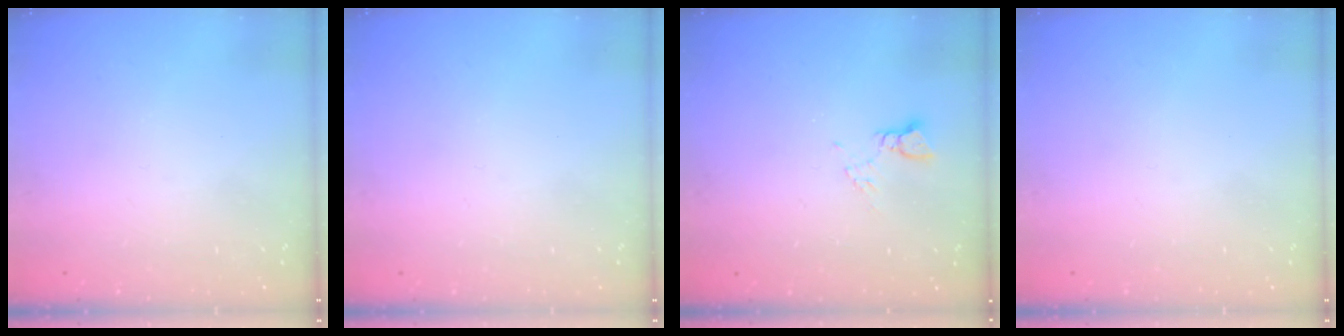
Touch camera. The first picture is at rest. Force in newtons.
{"total": 0.0}
{"total": 3.5, "press": 3.5, "slide": 0.5}
{"total": 0.0}